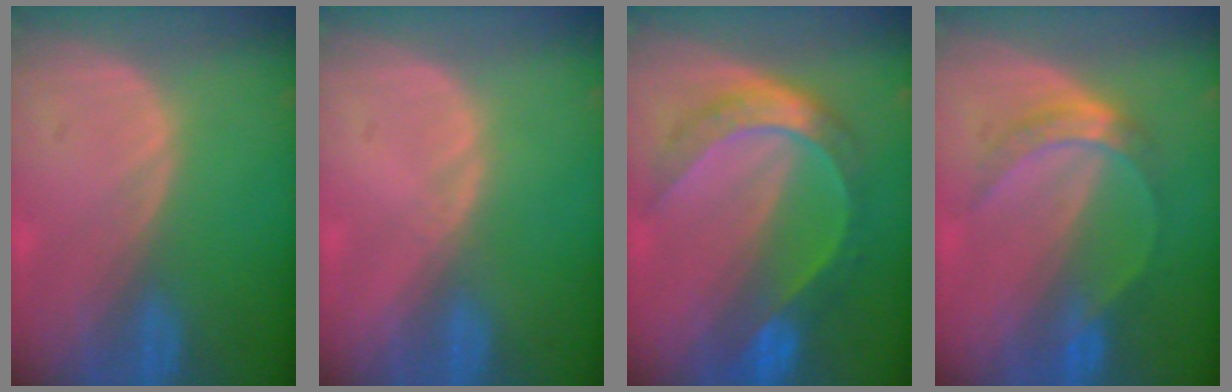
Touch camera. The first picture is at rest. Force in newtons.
{"total": 0.7, "press": 0.5, "slide": 0.4}
{"total": 8.2, "press": 8.2, "slide": 0.9}
{"total": 5.0, "press": 4.8, "slide": 1.5}